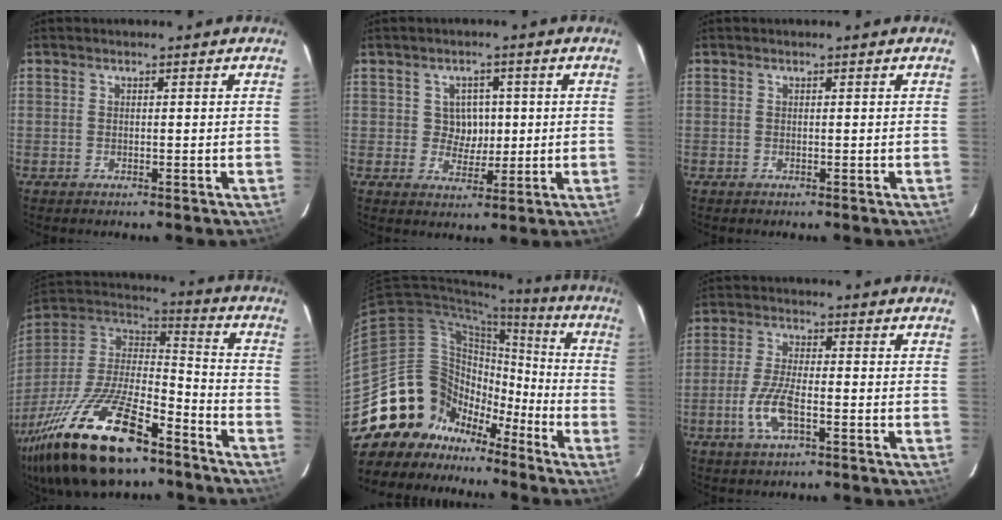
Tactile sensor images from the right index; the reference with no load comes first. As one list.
[{"total": 4.4, "force": [0.4, 4.1, 1.6], "torque": [-0.026, 0.011, 0.009]}, {"total": 0.0}, {"total": 29.7, "force": [-19.1, 11.1, 19.9], "torque": [-0.406, -0.041, -0.321]}, {"total": 19.1, "force": [-12.6, 13.1, 6.1], "torque": [-0.130, 0.052, -0.211]}, {"total": 7.3, "force": [-2.7, 2.0, 6.4], "torque": [-0.142, -0.004, -0.054]}]